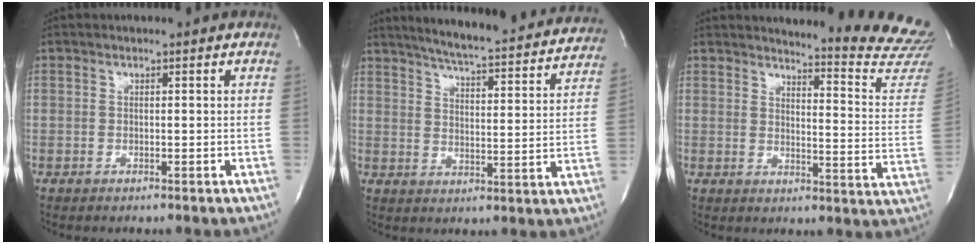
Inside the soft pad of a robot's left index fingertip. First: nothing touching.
{"total": 24.3, "force": [22.3, 2.2, 9.5], "torque": [-0.145, -0.043, 0.276]}
{"total": 17.4, "force": [17.1, -0.7, 3.0], "torque": [-0.033, -0.162, 0.172]}